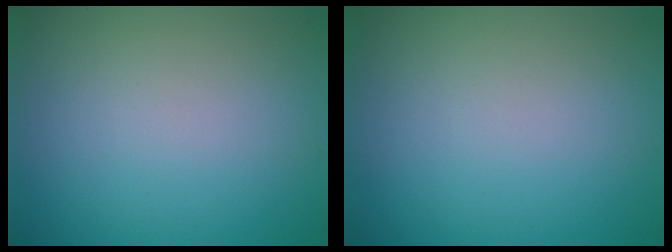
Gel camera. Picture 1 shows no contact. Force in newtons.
{"total": 0.0}